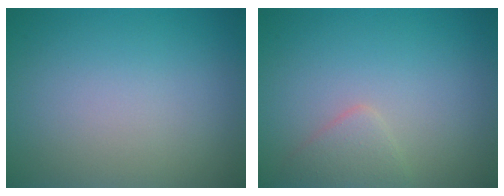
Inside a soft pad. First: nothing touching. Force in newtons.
{"total": 1.7, "press": 1.7, "slide": 0.1}